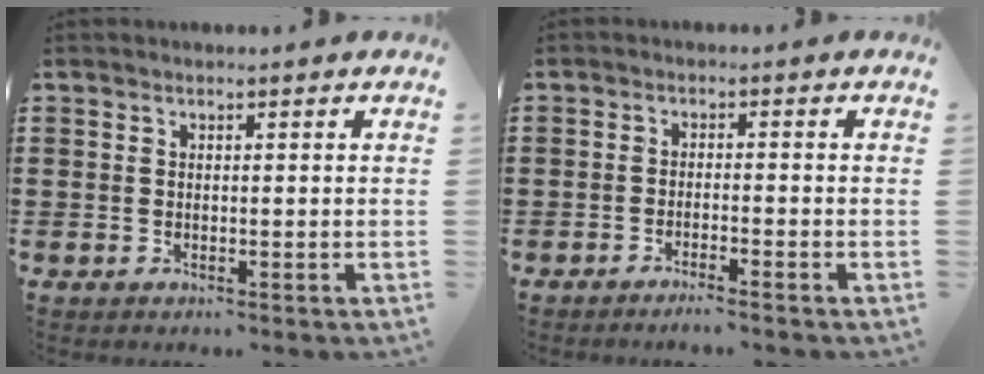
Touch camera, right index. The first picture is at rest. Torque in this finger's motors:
{"motor_torque": [0.15, 0.11, 0.05, 0.01]}